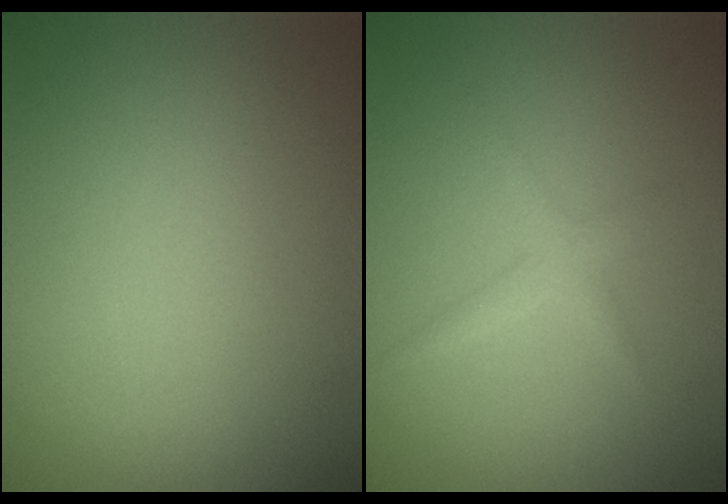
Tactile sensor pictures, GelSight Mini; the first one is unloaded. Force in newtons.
{"total": 1.4, "press": 1.4, "slide": 0.0}